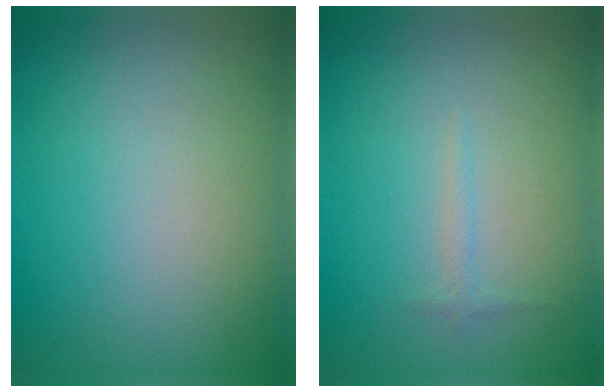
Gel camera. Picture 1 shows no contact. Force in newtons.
{"total": 0.7, "press": 0.7, "slide": 0.1}